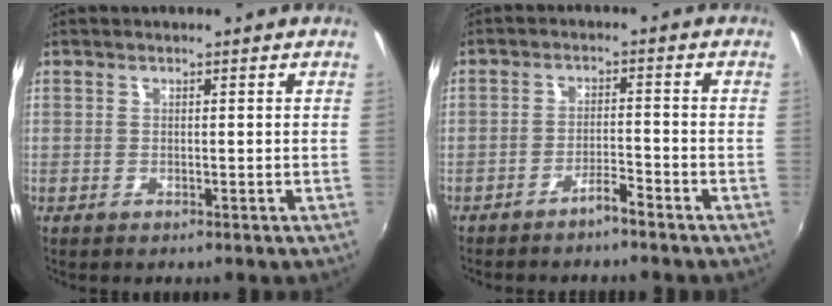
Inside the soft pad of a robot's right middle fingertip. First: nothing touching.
{"total": 2.8, "force": [-2.6, -0.2, 1.1], "torque": [-0.029, 0.003, -0.043]}